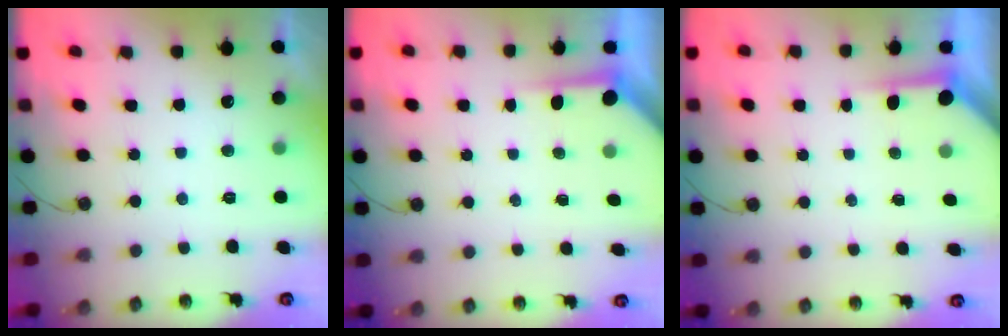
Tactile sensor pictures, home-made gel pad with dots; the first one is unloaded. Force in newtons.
{"total": 3.5, "press": 3.4, "slide": 0.3}
{"total": 3.8, "press": 3.7, "slide": 0.4}